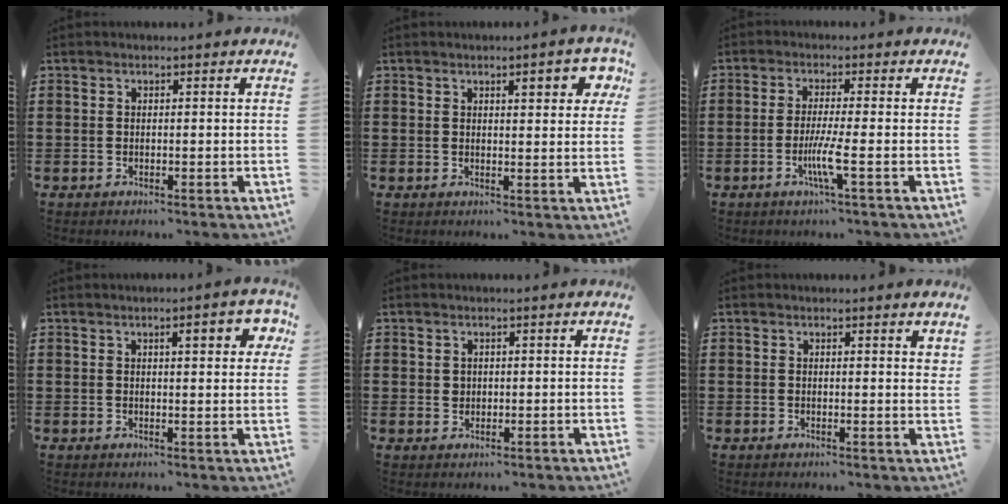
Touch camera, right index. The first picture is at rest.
{"total": 4.6, "force": [2.1, 0.9, 4.0], "torque": [-0.049, -0.007, 0.026]}
{"total": 4.6, "force": [-1.6, -0.1, 4.3], "torque": [-0.088, -0.018, -0.033]}
{"total": 4.3, "force": [1.7, 0.7, 3.9], "torque": [-0.054, -0.003, 0.021]}
{"total": 1.1, "force": [0.3, 1.0, 0.3], "torque": [-0.008, 0.004, 0.007]}
{"total": 0.8, "force": [0.7, -0.3, 0.4], "torque": [0.000, -0.003, 0.012]}